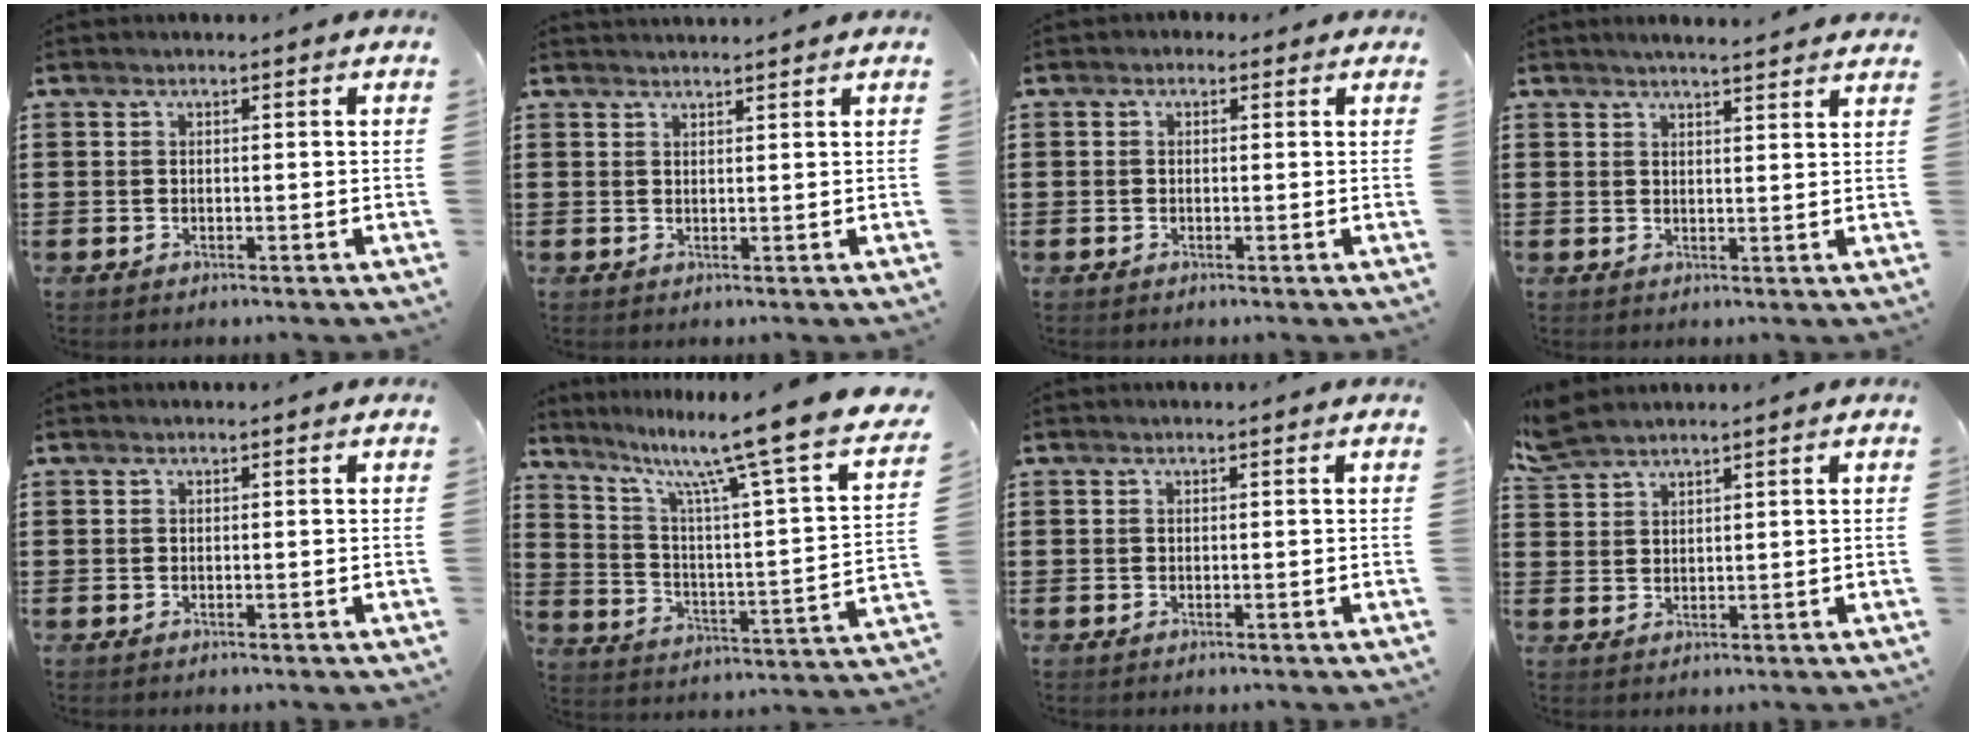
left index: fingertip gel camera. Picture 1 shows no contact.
{"total": 1.3, "force": [1.2, 0.1, -0.1], "torque": [-0.001, -0.002, 0.025]}
{"total": 1.3, "force": [0.2, 1.2, 0.2], "torque": [-0.009, 0.008, 0.003]}
{"total": 2.5, "force": [2.5, 0.2, 0.1], "torque": [-0.010, -0.006, 0.048]}
{"total": 0.0}
{"total": 11.6, "force": [9.2, -0.6, 7.1], "torque": [-0.145, -0.081, 0.135]}
{"total": 0.0}
{"total": 3.4, "force": [3.1, 0.8, 1.2], "torque": [-0.032, -0.001, 0.061]}